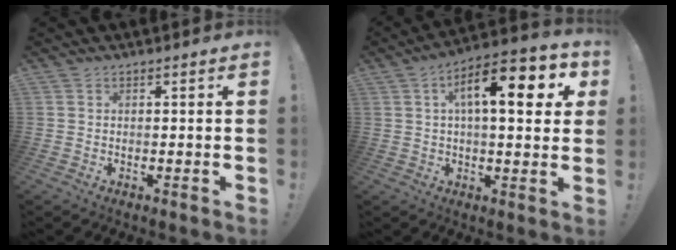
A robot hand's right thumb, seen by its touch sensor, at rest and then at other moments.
{"total": 15.4, "force": [4.6, 5.4, 13.7], "torque": [-0.201, -0.009, 0.062]}